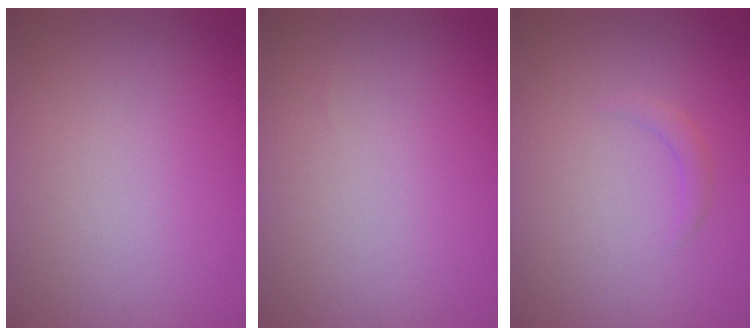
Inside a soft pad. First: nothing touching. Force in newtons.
{"total": 0.0}
{"total": 0.9, "press": 0.9, "slide": 0.0}